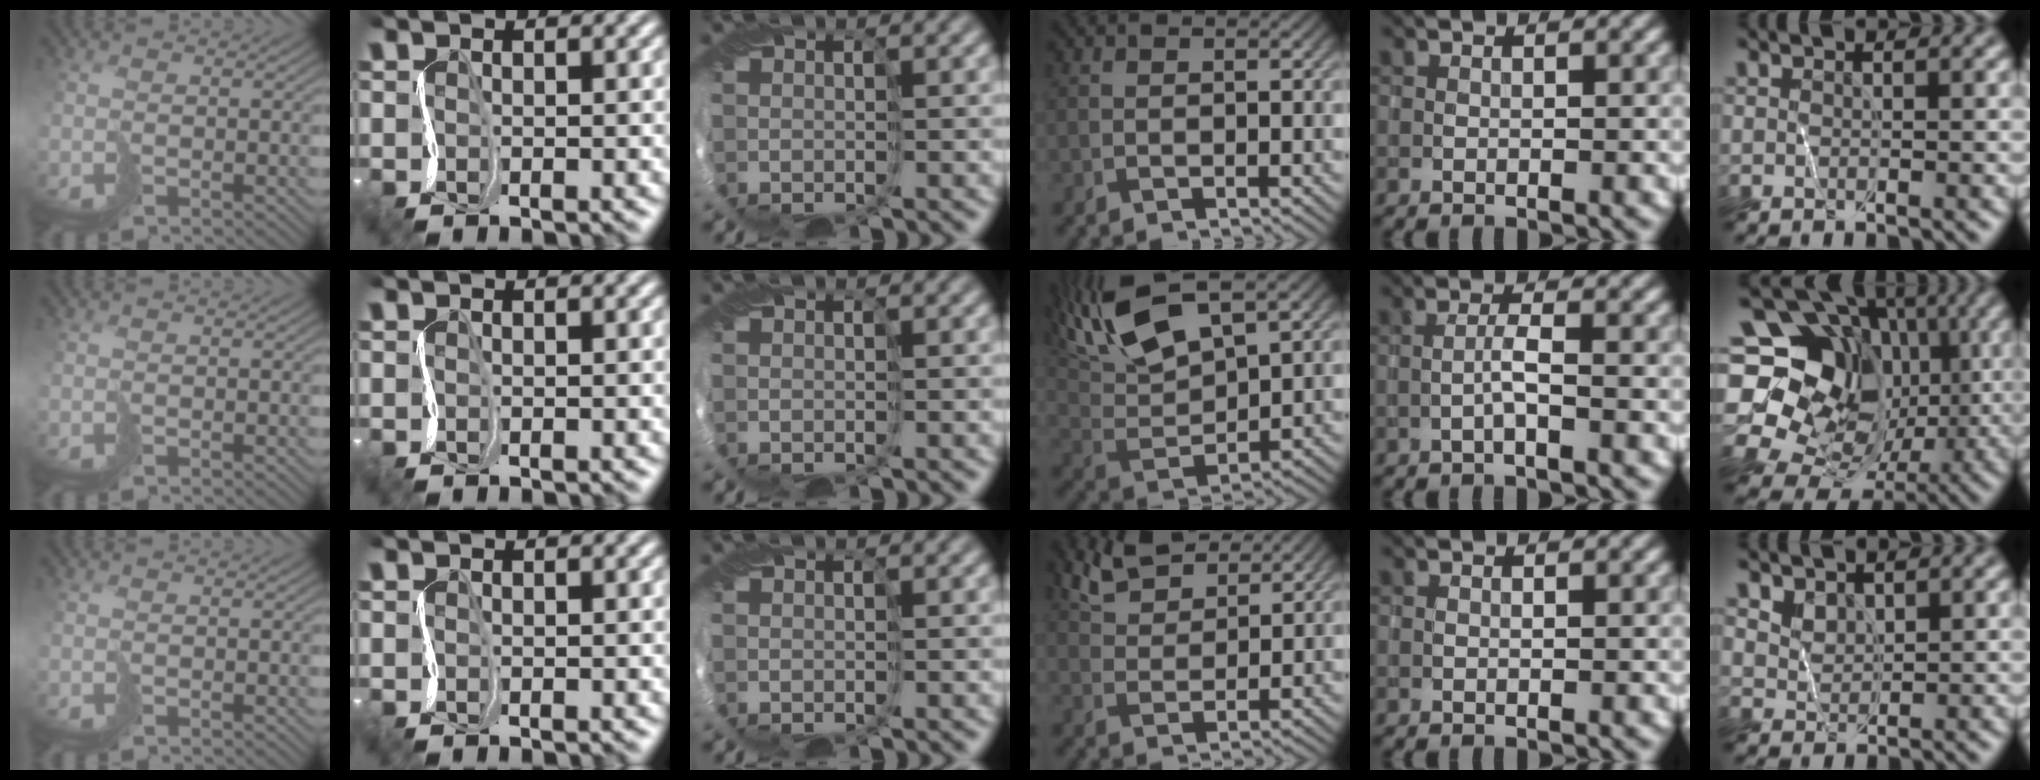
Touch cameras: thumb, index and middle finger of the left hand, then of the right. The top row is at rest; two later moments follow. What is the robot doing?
{"motion": "cut", "object": "receipt paper"}